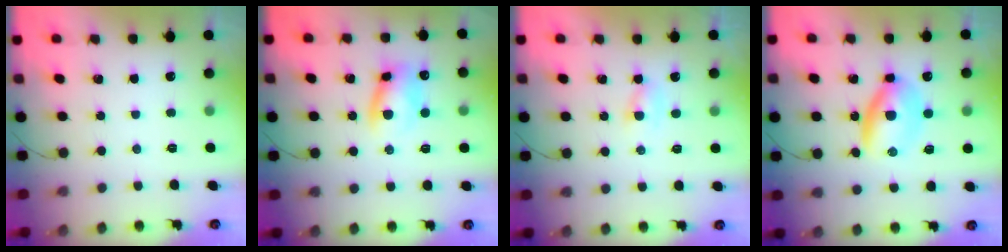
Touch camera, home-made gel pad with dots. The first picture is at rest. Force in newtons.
{"total": 9.2, "press": 9.1, "slide": 1.5}
{"total": 1.6, "press": 1.4, "slide": 0.7}
{"total": 6.7, "press": 6.7, "slide": 0.5}